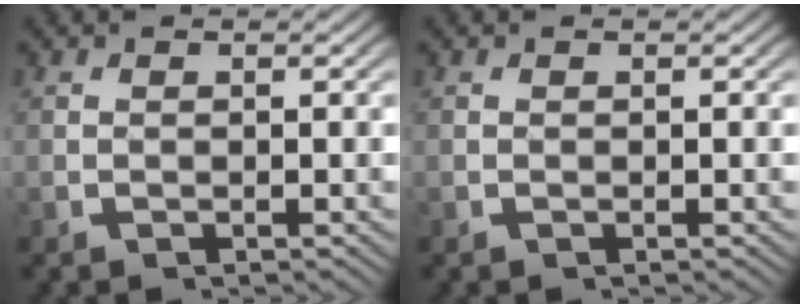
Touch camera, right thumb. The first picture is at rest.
{"total": 0.0}